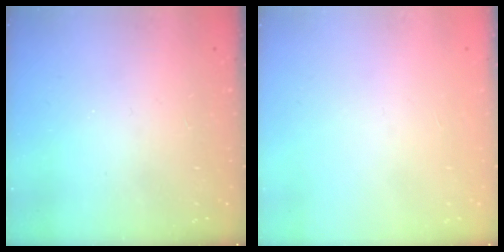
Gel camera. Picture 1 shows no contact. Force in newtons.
{"total": 0.0}